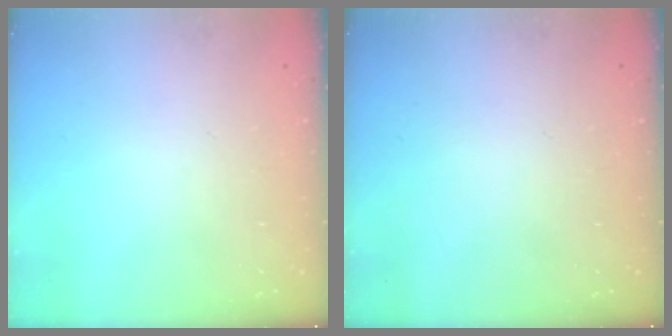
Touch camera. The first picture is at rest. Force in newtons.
{"total": 0.0}